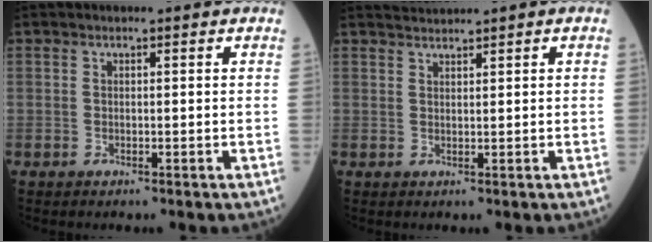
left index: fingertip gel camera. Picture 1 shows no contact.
{"total": 1.7, "force": [1.5, -0.8, 0.0], "torque": [-0.004, 0.010, 0.038]}